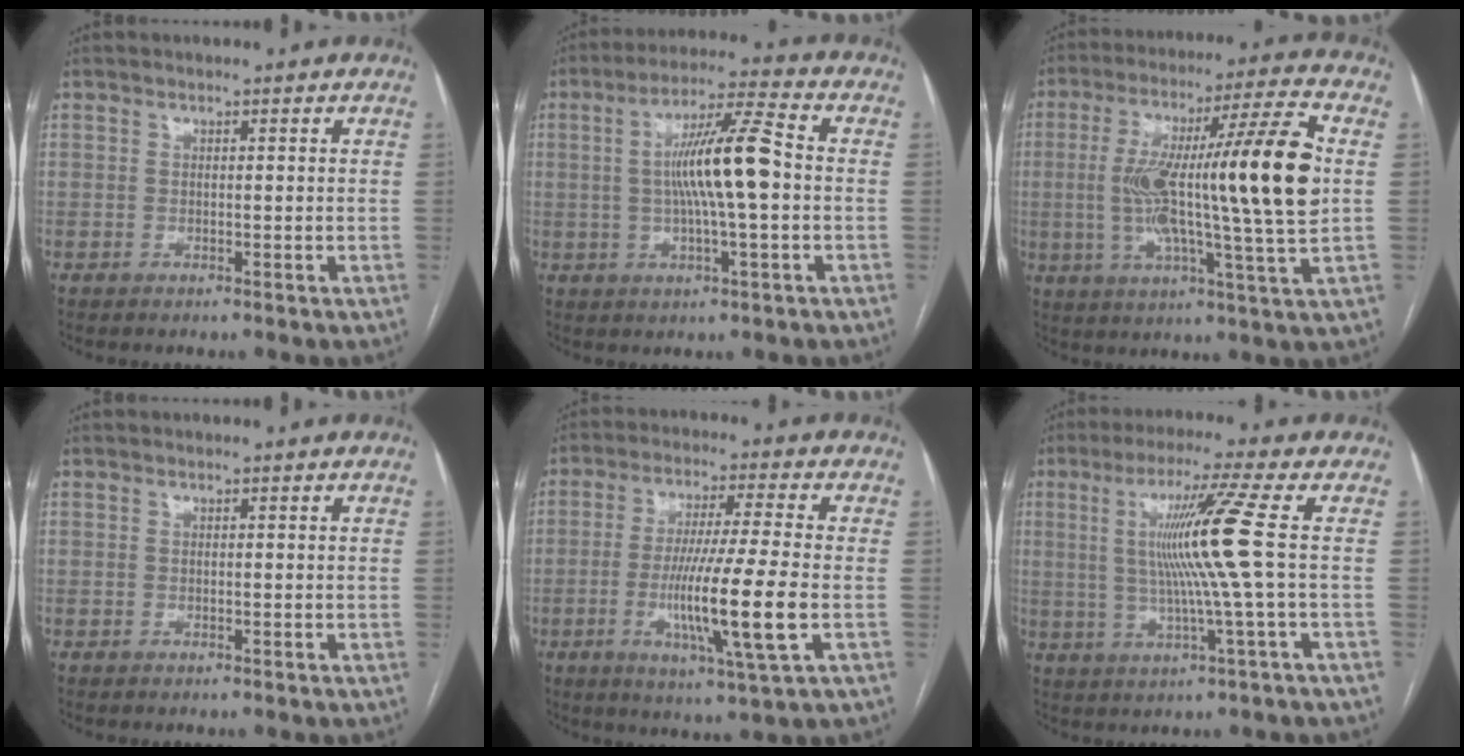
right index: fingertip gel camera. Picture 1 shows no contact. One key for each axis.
{"total": 11.5, "fx": 0.0, "fy": 0.7, "fz": 11.5, "tx": -0.208, "ty": 0.013, "tz": -0.004}
{"total": 22.1, "fx": 1.2, "fy": 0.3, "fz": 22.1, "tx": -0.356, "ty": 0.016, "tz": 0.008}
{"total": 0.0}
{"total": 13.7, "fx": -3.2, "fy": -0.5, "fz": 13.3, "tx": -0.250, "ty": -0.021, "tz": -0.060}
{"total": 10.8, "fx": 1.1, "fy": -2.5, "fz": 10.4, "tx": -0.191, "ty": 0.004, "tz": 0.026}